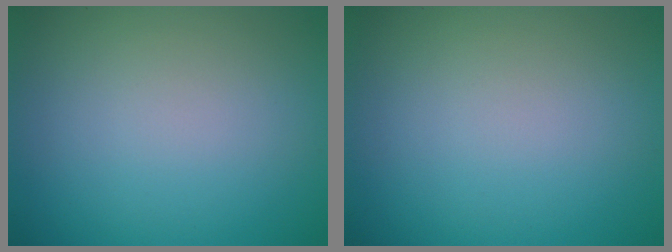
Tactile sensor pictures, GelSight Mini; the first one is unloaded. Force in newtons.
{"total": 0.0}